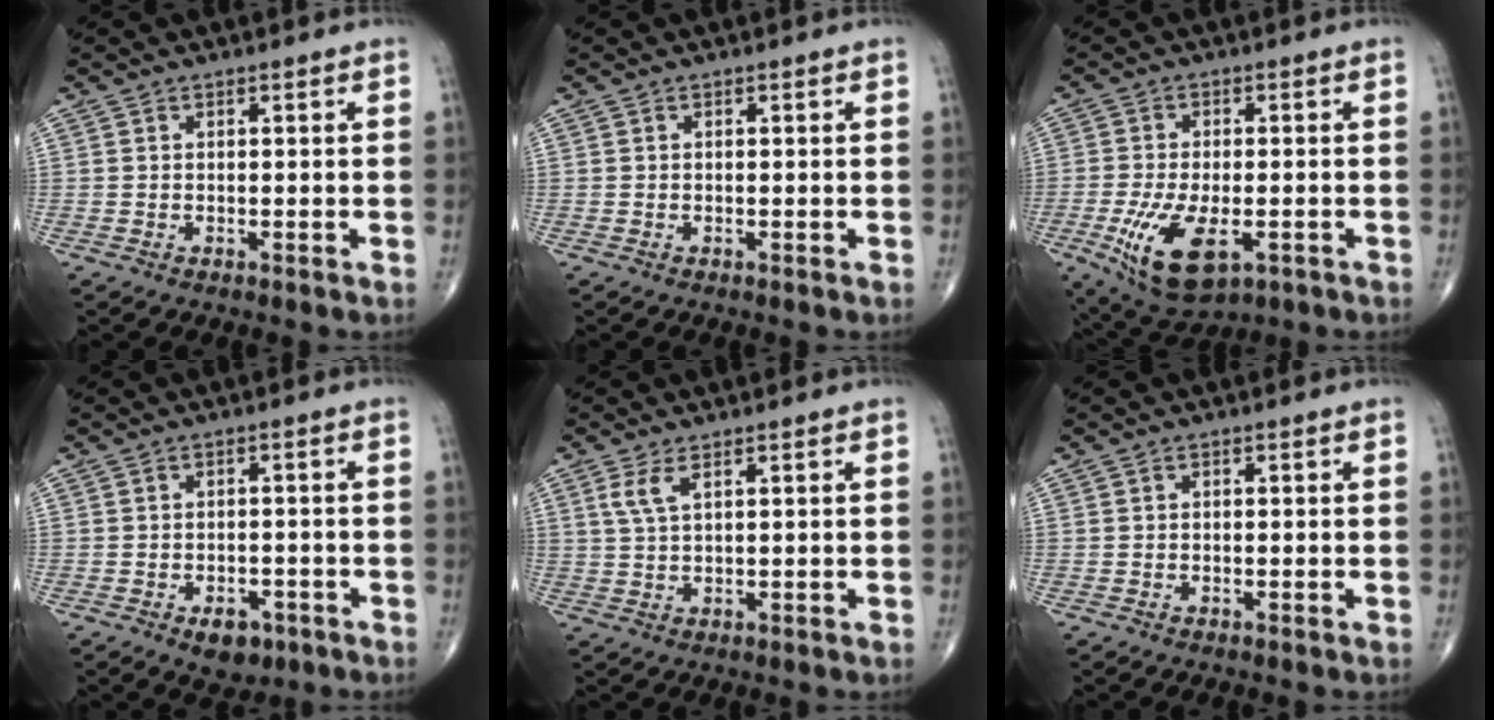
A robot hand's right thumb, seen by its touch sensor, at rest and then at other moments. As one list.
[{"total": 0.0}, {"total": 12.4, "force": [-4.3, 5.9, 10.0], "torque": [-0.187, -0.006, -0.061]}, {"total": 4.9, "force": [-2.6, 3.0, 2.8], "torque": [-0.022, 0.010, -0.032]}, {"total": 3.1, "force": [1.5, 1.1, 2.5], "torque": [-0.058, 0.003, 0.039]}, {"total": 0.0}]